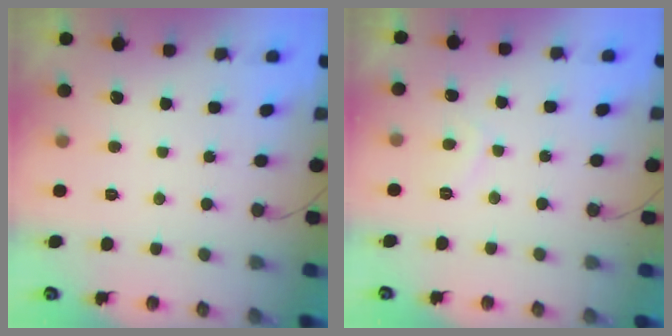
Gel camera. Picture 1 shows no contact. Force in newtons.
{"total": 2.0, "press": 1.9, "slide": 0.7}